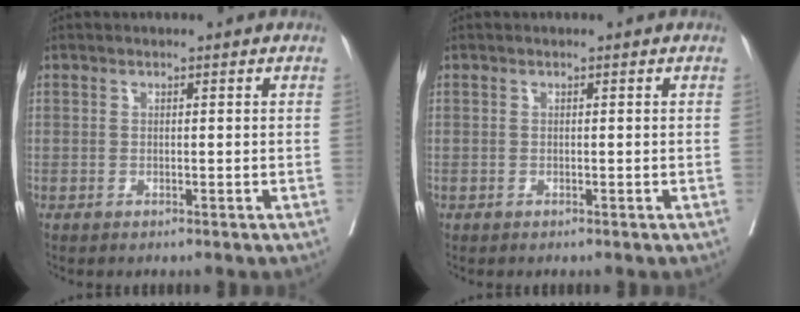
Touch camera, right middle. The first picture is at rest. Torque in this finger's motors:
{"motor_torque": [0.03, -0.02, -0.02, 0.00]}